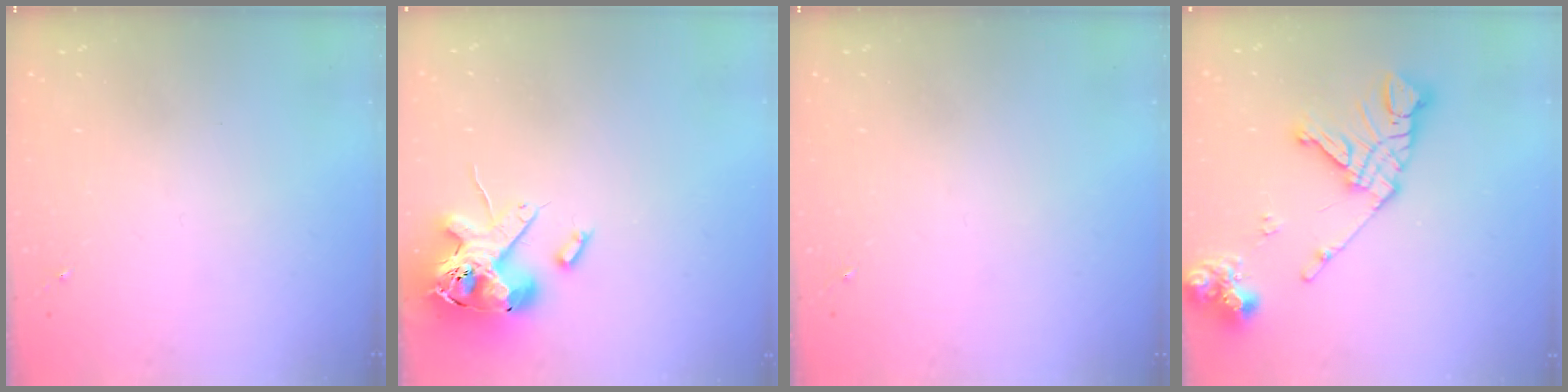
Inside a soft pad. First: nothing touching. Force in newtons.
{"total": 16.4, "press": 16.2, "slide": 2.7}
{"total": 0.0}
{"total": 16.6, "press": 16.5, "slide": 2.0}